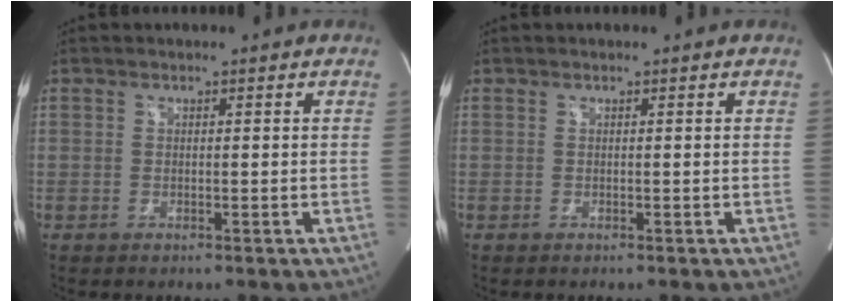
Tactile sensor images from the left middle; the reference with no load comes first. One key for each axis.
{"total": 0.0}